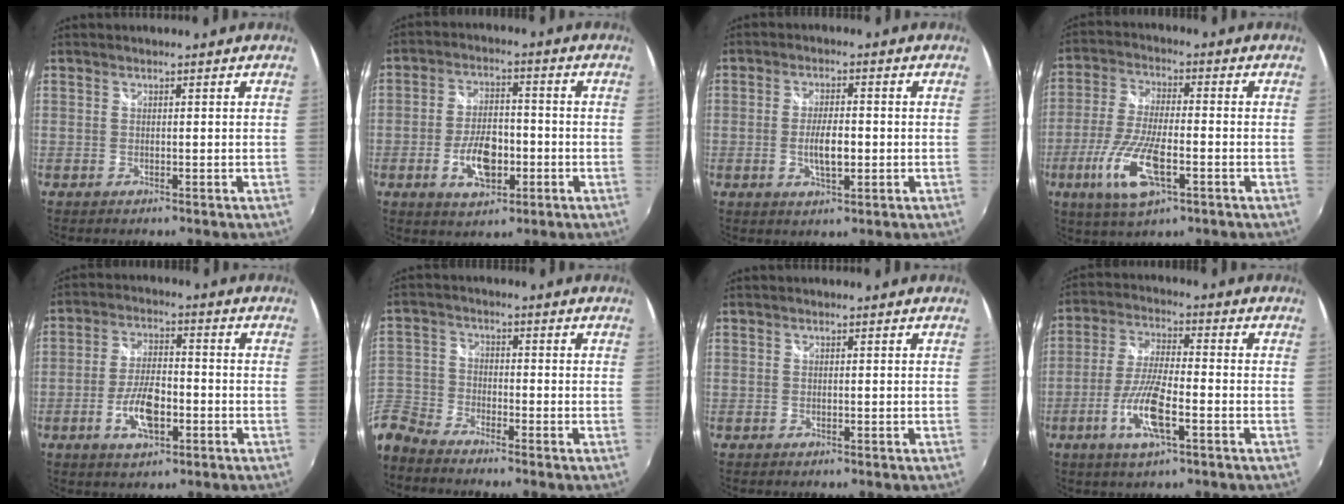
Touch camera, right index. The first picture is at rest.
{"total": 9.3, "force": [-3.0, 5.0, 7.3], "torque": [-0.142, 0.005, -0.044]}
{"total": 5.6, "force": [-1.0, 1.9, 5.2], "torque": [-0.100, -0.003, -0.017]}
{"total": 12.6, "force": [-4.9, 3.9, 10.9], "torque": [-0.235, -0.016, -0.094]}
{"total": 8.7, "force": [-3.1, 3.9, 7.1], "torque": [-0.144, -0.001, -0.054]}
{"total": 8.7, "force": [-7.1, 4.5, 2.5], "torque": [-0.075, 0.003, -0.162]}
{"total": 0.0}
{"total": 10.3, "force": [-4.1, 2.3, 9.2], "torque": [-0.190, -0.007, -0.080]}